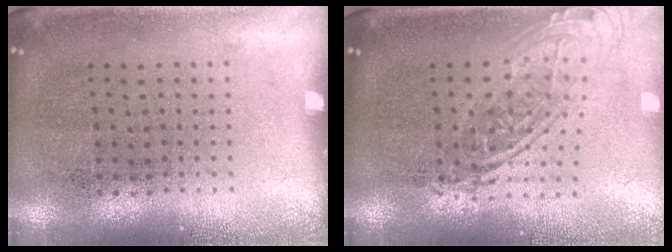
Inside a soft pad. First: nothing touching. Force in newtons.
{"total": 1.8, "press": 1.4, "slide": 1.2}